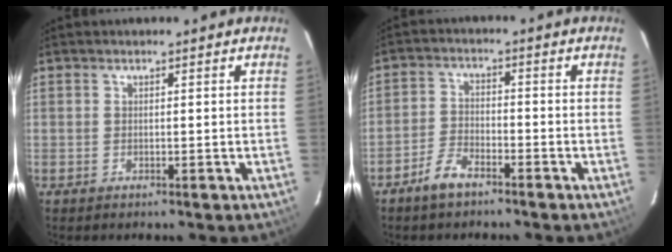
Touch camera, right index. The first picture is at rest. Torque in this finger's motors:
{"motor_torque": [0.21, -0.28, 0.18, 0.02]}